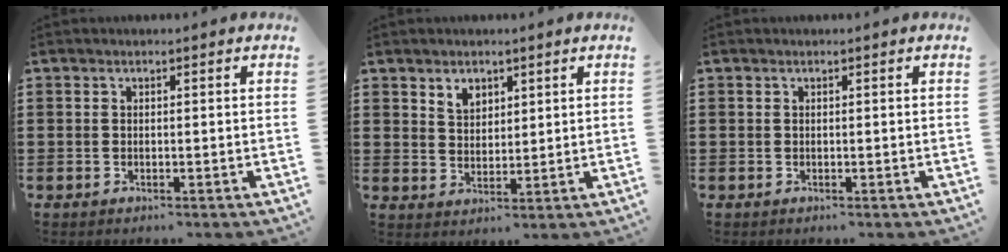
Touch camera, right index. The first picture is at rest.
{"total": 3.4, "force": [2.3, 2.2, 1.0], "torque": [-0.028, 0.008, 0.044]}
{"total": 0.0}